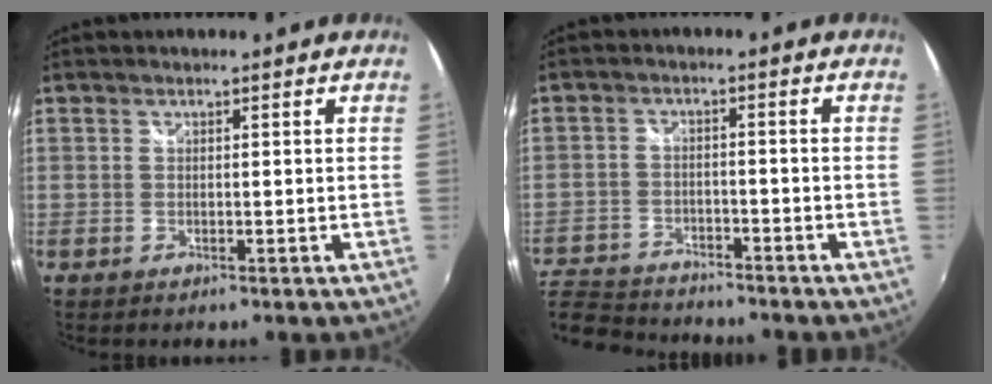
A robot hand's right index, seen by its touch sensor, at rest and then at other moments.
{"total": 12.4, "force": [-10.9, 4.5, 3.8], "torque": [-0.119, -0.008, -0.189]}